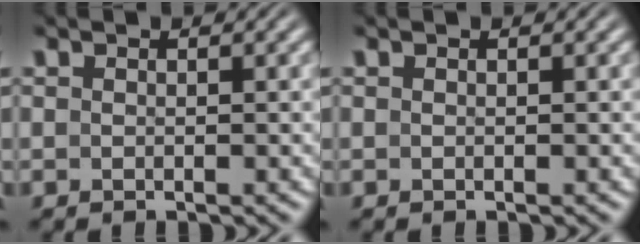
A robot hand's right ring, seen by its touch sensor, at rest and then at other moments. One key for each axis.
{"total": 0.0}